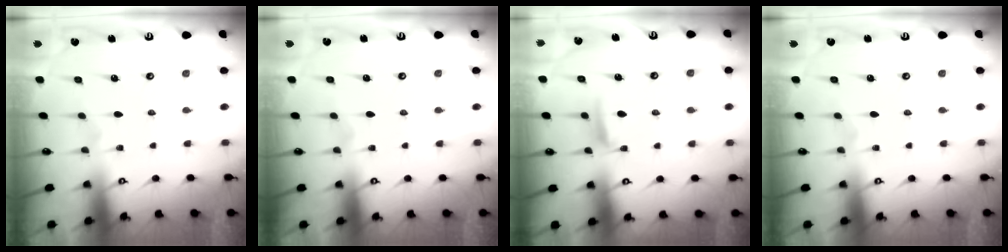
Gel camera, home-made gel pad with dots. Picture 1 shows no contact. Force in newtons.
{"total": 0.0}
{"total": 4.6, "press": 4.5, "slide": 0.6}
{"total": 0.0}